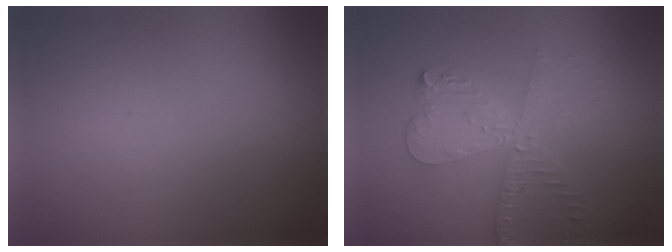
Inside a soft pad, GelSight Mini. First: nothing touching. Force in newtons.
{"total": 4.1, "press": 3.5, "slide": 2.1}